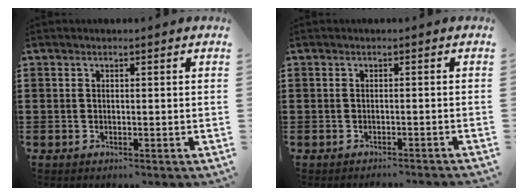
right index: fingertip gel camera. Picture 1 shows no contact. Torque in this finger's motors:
{"motor_torque": [0.03, 0.54, -0.84, -0.21]}